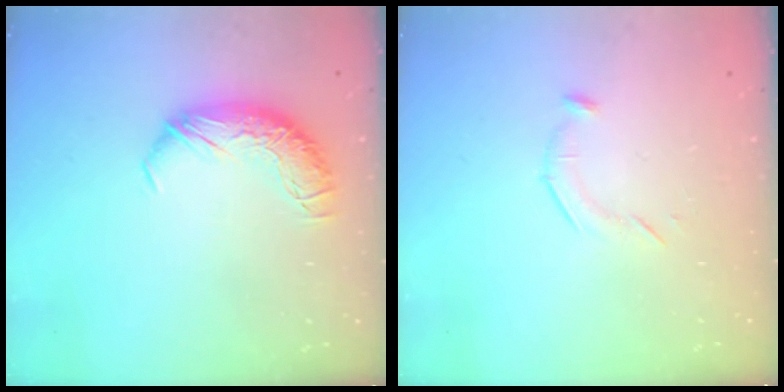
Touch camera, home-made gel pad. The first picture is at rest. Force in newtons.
{"total": 5.9, "press": 5.8, "slide": 1.1}